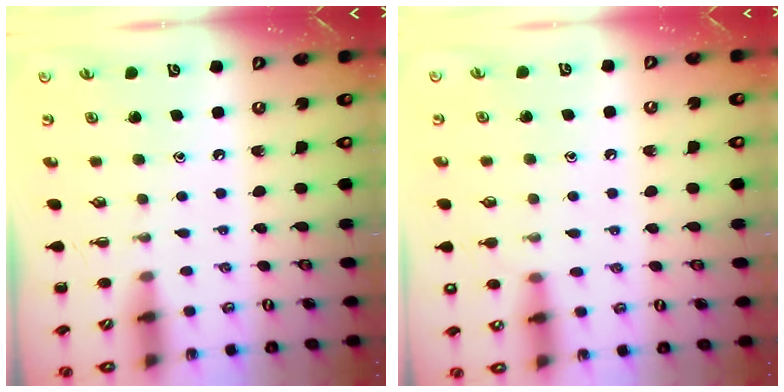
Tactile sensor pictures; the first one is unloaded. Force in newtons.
{"total": 6.1, "press": 5.8, "slide": 1.9}